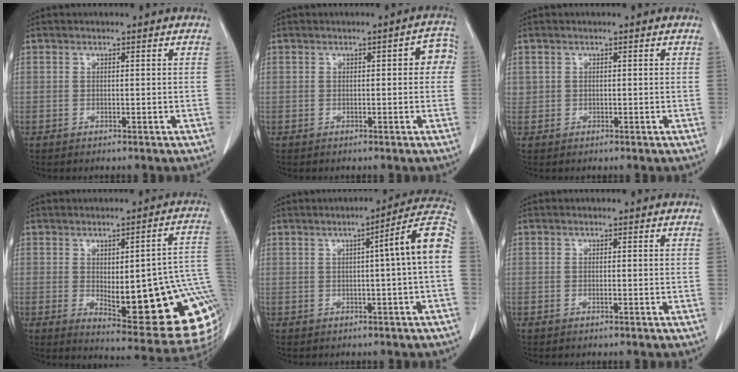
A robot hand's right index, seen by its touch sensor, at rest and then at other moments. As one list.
[{"total": 3.6, "force": [0.4, 1.4, 3.3], "torque": [-0.024, 0.017, -0.001]}, {"total": 0.7, "force": [0.2, 0.7, 0.1], "torque": [0.007, 0.007, 0.005]}, {"total": 21.8, "force": [-2.4, 5.6, 21.0], "torque": [-0.179, 0.011, -0.005]}, {"total": 8.3, "force": [0.2, -0.9, 8.3], "torque": [-0.103, 0.017, -0.002]}, {"total": 0.0}]